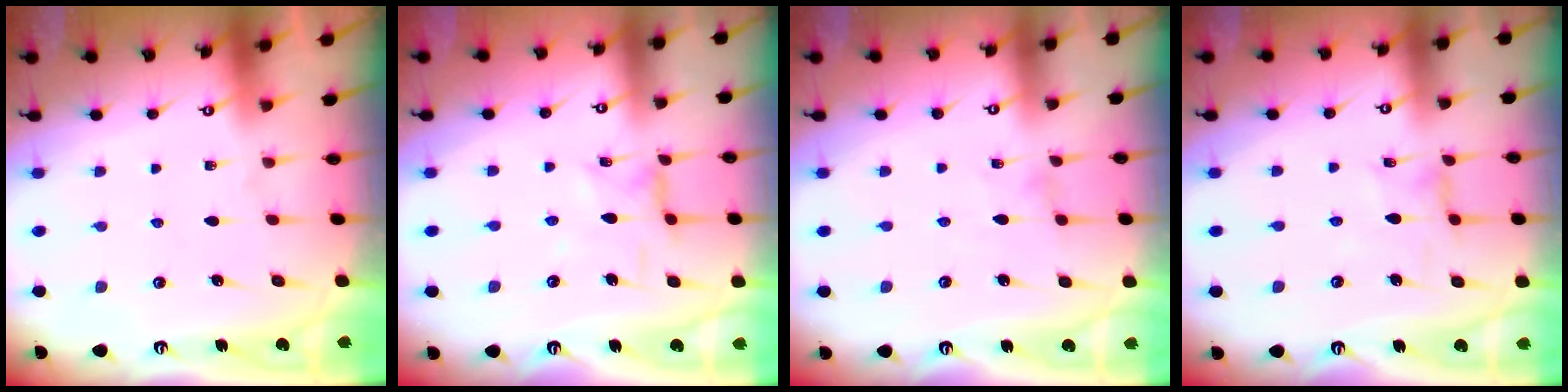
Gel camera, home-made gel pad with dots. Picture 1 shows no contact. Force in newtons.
{"total": 1.8, "press": 1.8, "slide": 0.3}
{"total": 0.0}
{"total": 1.2, "press": 1.2, "slide": 0.3}